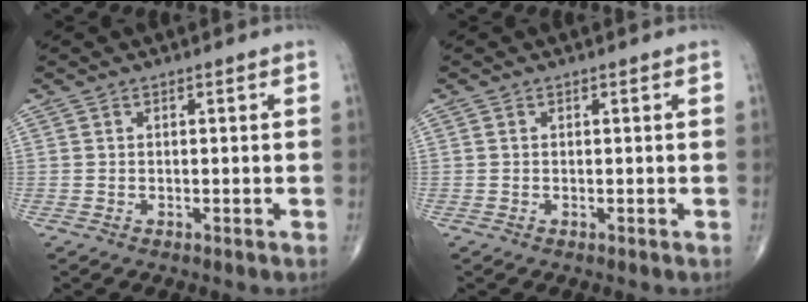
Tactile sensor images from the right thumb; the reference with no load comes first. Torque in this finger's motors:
{"motor_torque": [-0.54, 0.29, -0.45, -0.07, 0.09]}